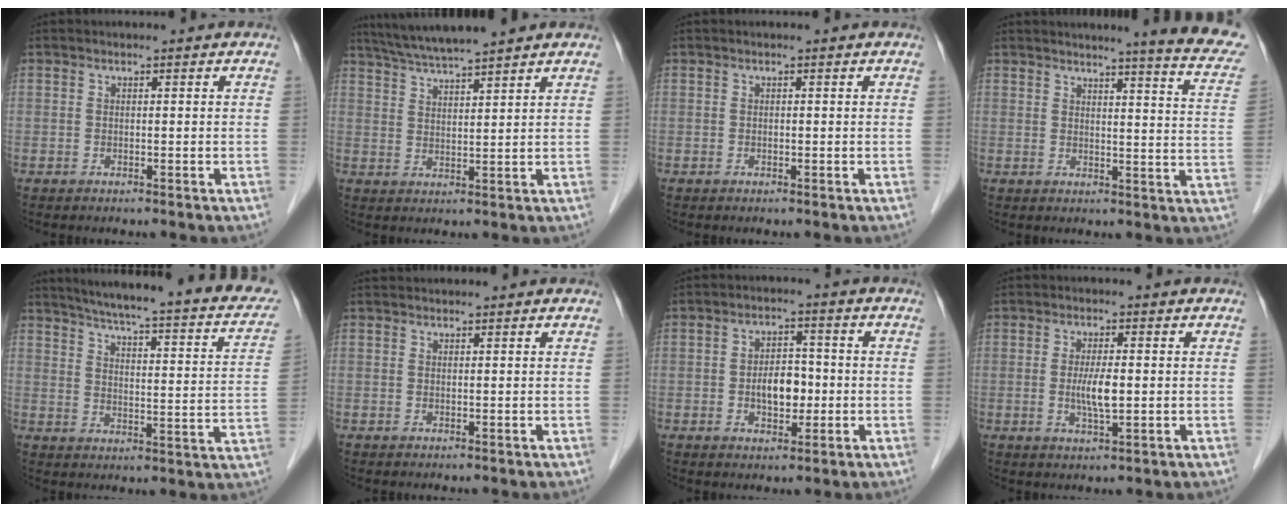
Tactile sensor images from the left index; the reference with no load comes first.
{"total": 8.7, "force": [7.7, -0.4, 4.1], "torque": [-0.073, 0.022, 0.127]}
{"total": 0.0}
{"total": 12.7, "force": [11.1, -0.3, 6.1], "torque": [-0.060, -0.060, 0.102]}
{"total": 25.6, "force": [21.3, 3.6, 13.8], "torque": [-0.193, -0.025, 0.255]}
{"total": 2.1, "force": [2.1, 0.2, 0.3], "torque": [-0.006, 0.027, 0.033]}
{"total": 5.2, "force": [-0.9, 3.0, 4.1], "torque": [-0.070, 0.005, -0.014]}
{"total": 4.0, "force": [-0.3, 0.6, 3.9], "torque": [-0.078, -0.010, -0.004]}